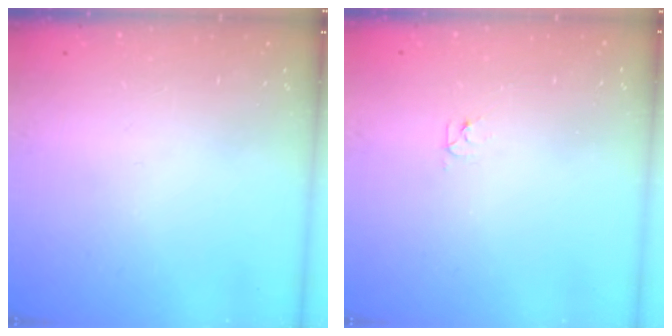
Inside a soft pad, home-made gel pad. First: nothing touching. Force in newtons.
{"total": 2.3, "press": 2.3, "slide": 0.2}